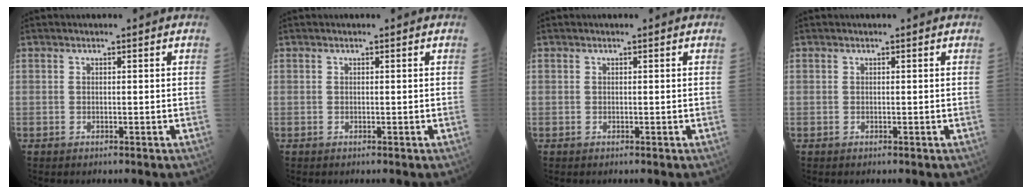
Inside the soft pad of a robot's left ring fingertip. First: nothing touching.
{"total": 0.0}
{"total": 0.0}
{"total": 0.0}